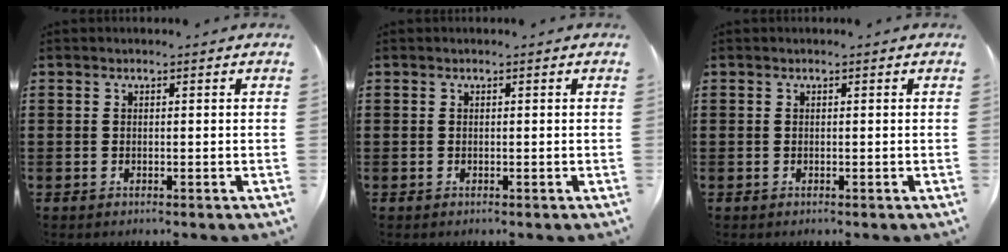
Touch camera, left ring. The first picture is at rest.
{"total": 0.0}
{"total": 0.0}